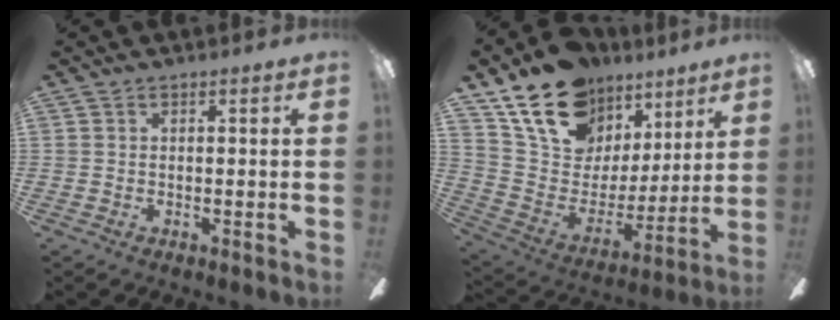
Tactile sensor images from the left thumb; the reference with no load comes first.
{"total": 19.1, "force": [13.7, 11.2, 7.2], "torque": [-0.136, -0.084, 0.252]}